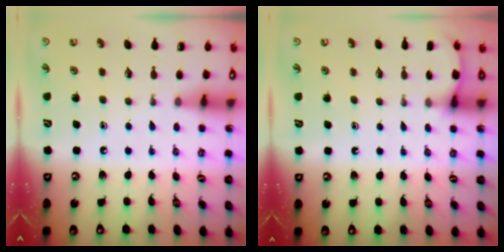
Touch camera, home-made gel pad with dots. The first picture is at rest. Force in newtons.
{"total": 3.0, "press": 3.0, "slide": 0.5}